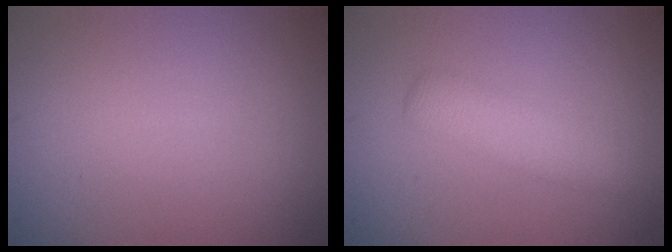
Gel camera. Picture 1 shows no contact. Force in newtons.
{"total": 2.6, "press": 2.6, "slide": 0.0}